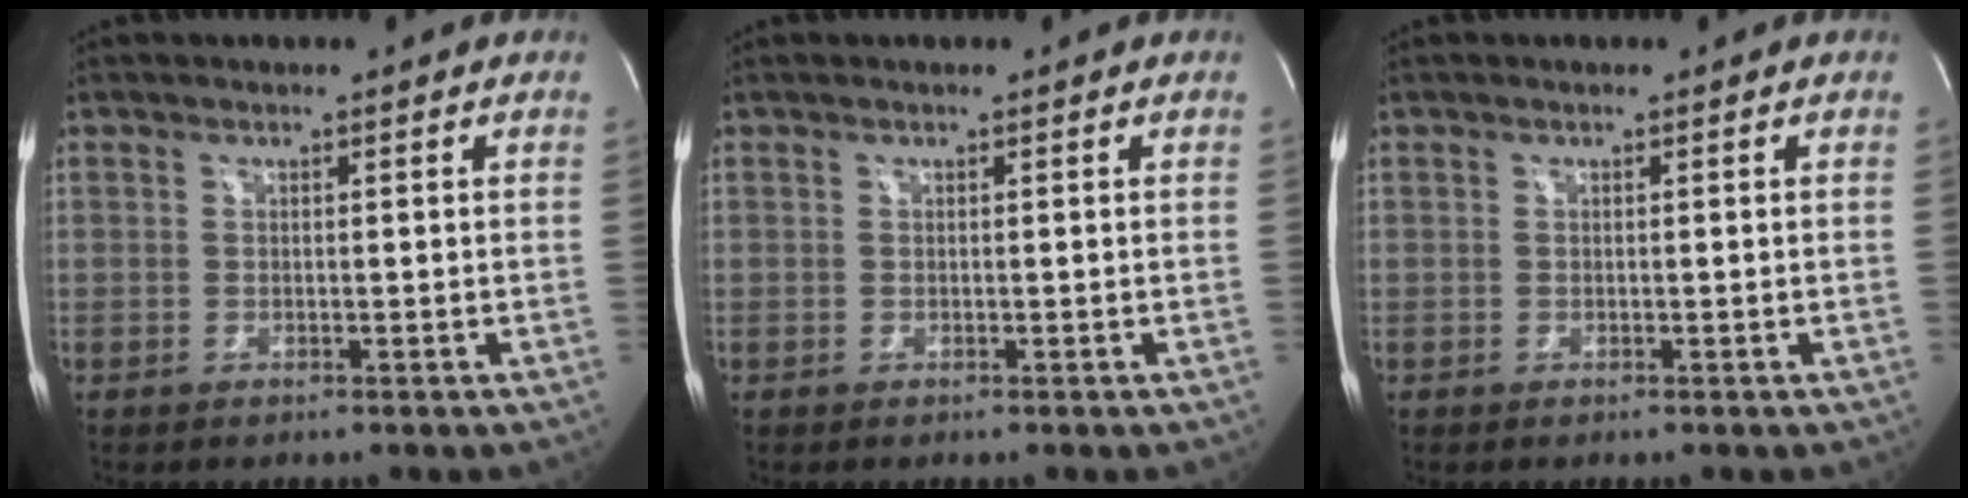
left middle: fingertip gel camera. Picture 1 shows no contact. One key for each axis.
{"total": 0.0}
{"total": 0.0}